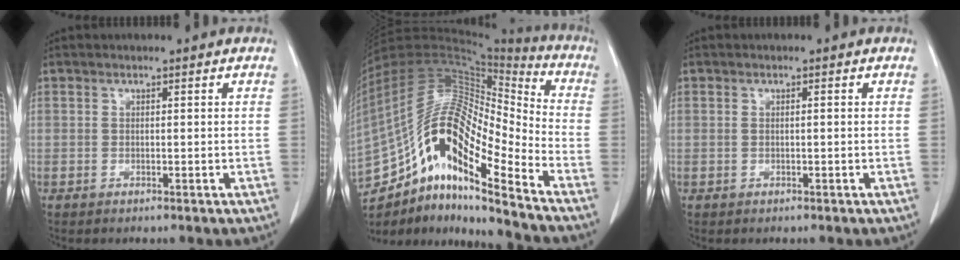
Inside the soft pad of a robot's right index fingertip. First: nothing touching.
{"total": 21.1, "force": [-13.3, 4.5, 15.8], "torque": [-0.321, 0.029, -0.237]}
{"total": 0.6, "force": [-0.1, 0.2, 0.6], "torque": [-0.013, 0.004, 0.000]}